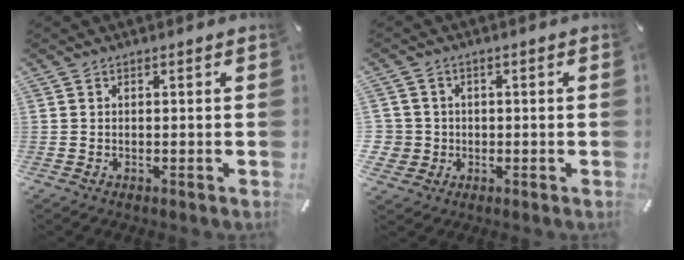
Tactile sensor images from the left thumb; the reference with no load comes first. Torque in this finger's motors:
{"motor_torque": [0.13, 0.16, 0.67, 0.30, 0.06]}